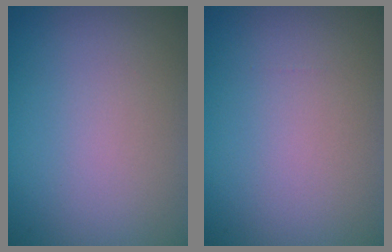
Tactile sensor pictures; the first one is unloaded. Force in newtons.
{"total": 0.0}